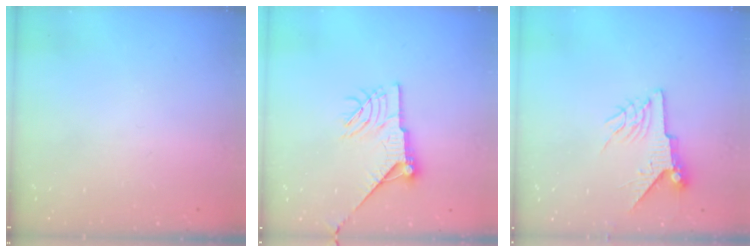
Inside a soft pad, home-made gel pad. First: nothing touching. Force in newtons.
{"total": 12.8, "press": 12.8, "slide": 0.8}
{"total": 7.2, "press": 7.2, "slide": 0.9}